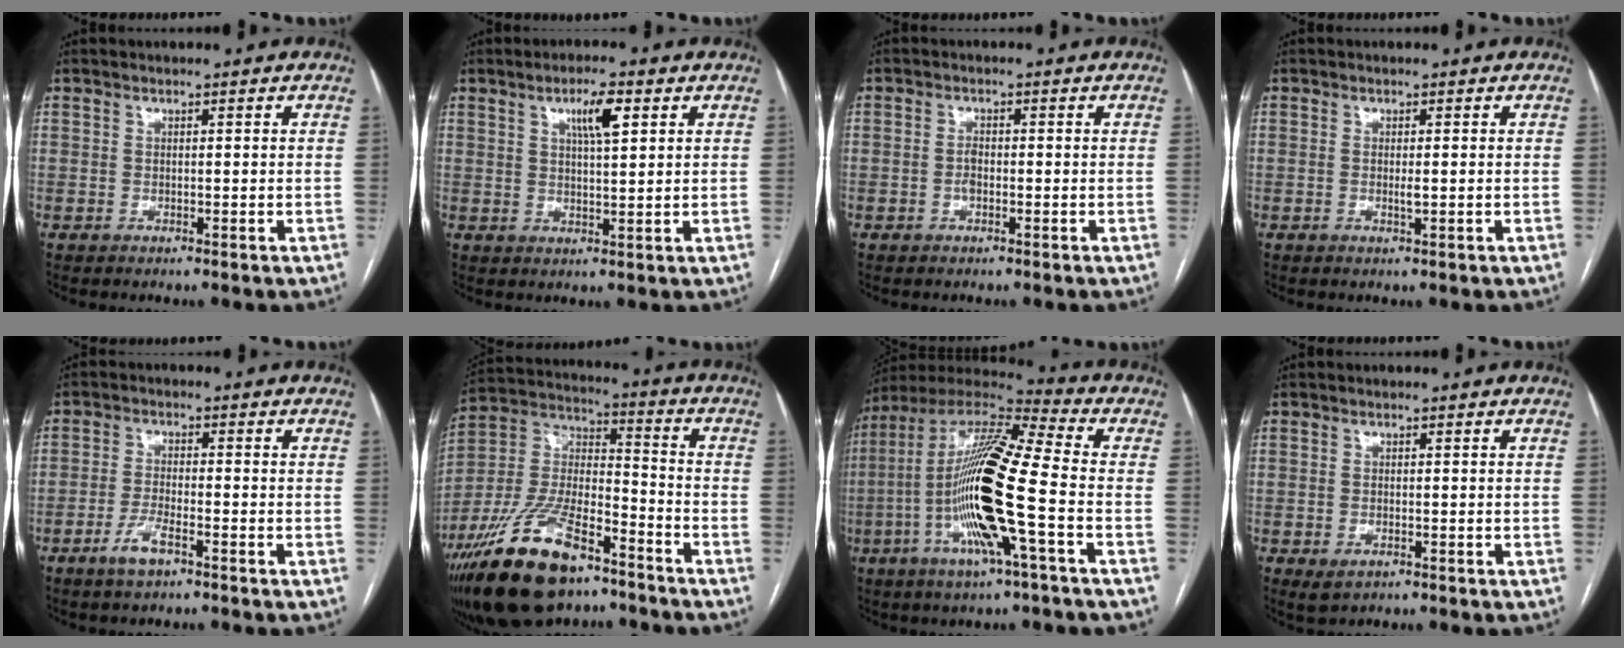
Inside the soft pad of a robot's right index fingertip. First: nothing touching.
{"total": 5.1, "force": [2.3, 0.8, 4.5], "torque": [-0.079, 0.003, 0.040]}
{"total": 1.6, "force": [-0.4, 0.8, 1.3], "torque": [-0.023, 0.003, -0.008]}
{"total": 1.1, "force": [-0.1, 0.2, 1.1], "torque": [-0.020, -0.003, -0.001]}
{"total": 4.1, "force": [-2.5, 0.8, 3.1], "torque": [-0.065, -0.002, -0.049]}
{"total": 20.8, "force": [-14.0, 7.6, 13.4], "torque": [-0.296, -0.005, -0.252]}
{"total": 19.7, "force": [-4.4, 1.2, 19.2], "torque": [-0.383, -0.008, -0.090]}
{"total": 2.2, "force": [-1.0, 1.2, 1.6], "torque": [-0.030, -0.003, -0.006]}